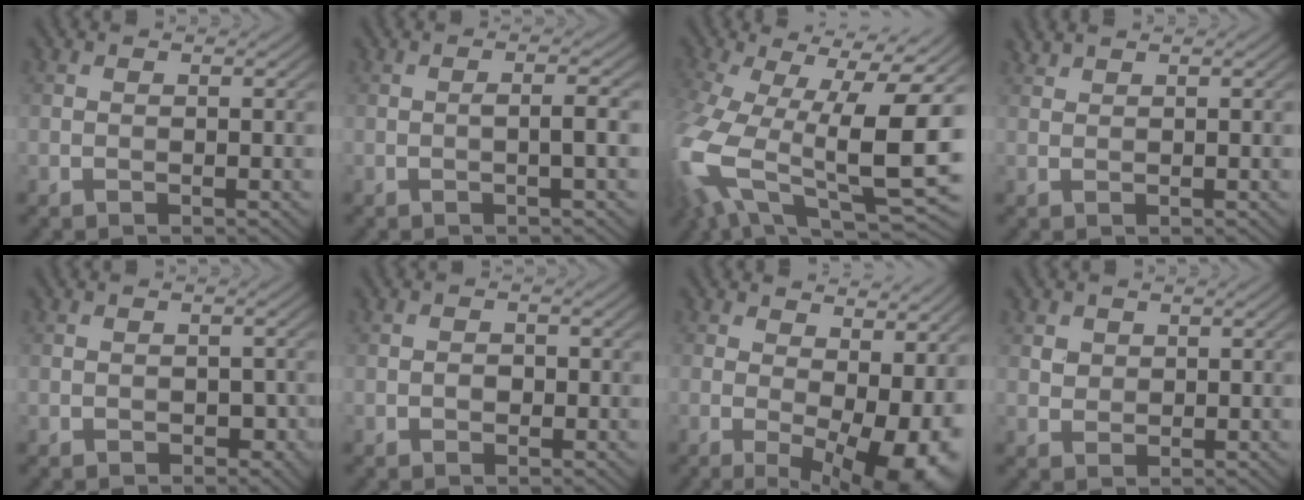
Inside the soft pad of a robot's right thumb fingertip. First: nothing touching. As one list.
[{"total": 2.0, "force": [-0.2, 0.1, 2.0], "torque": [-0.036, 0.006, -0.008]}, {"total": 18.3, "force": [-3.3, 8.3, 16.0], "torque": [-0.342, -0.034, -0.051]}, {"total": 0.9, "force": [0.9, 0.0, 0.3], "torque": [-0.011, 0.005, 0.021]}, {"total": 1.7, "force": [-0.7, 1.2, 1.0], "torque": [-0.019, -0.007, -0.008]}, {"total": 1.2, "force": [-0.4, 1.0, 0.6], "torque": [-0.009, -0.003, -0.010]}, {"total": 12.9, "force": [0.1, 5.8, 11.5], "torque": [-0.147, -0.008, 0.026]}, {"total": 1.8, "force": [0.9, 1.4, 0.5], "torque": [-0.018, -0.007, 0.020]}]